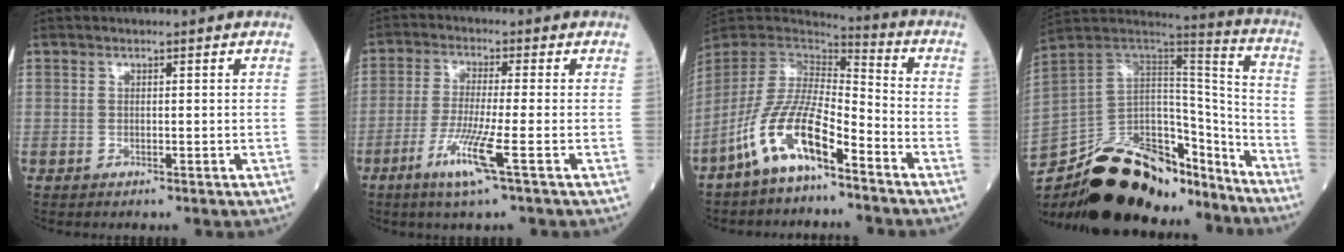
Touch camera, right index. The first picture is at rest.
{"total": 7.4, "force": [-3.3, -0.6, 6.6], "torque": [-0.137, -0.021, -0.069]}
{"total": 12.4, "force": [-7.3, 3.2, 9.5], "torque": [-0.200, 0.001, -0.144]}
{"total": 31.6, "force": [-25.1, 12.0, 15.0], "torque": [-0.332, -0.017, -0.404]}